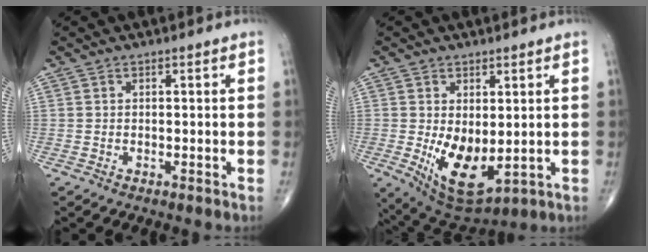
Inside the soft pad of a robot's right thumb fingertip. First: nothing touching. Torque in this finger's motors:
{"motor_torque": [-0.16, 1.04, 0.82, 0.36, 0.36]}